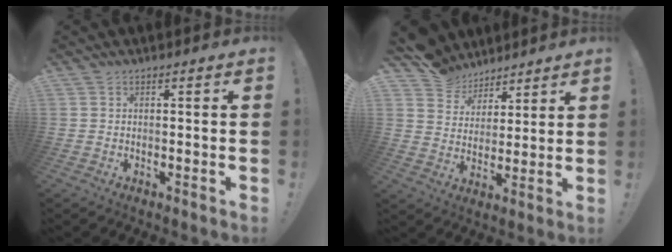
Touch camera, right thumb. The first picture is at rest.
{"total": 10.0, "force": [7.4, 6.6, 1.4], "torque": [-0.030, -0.059, 0.146]}